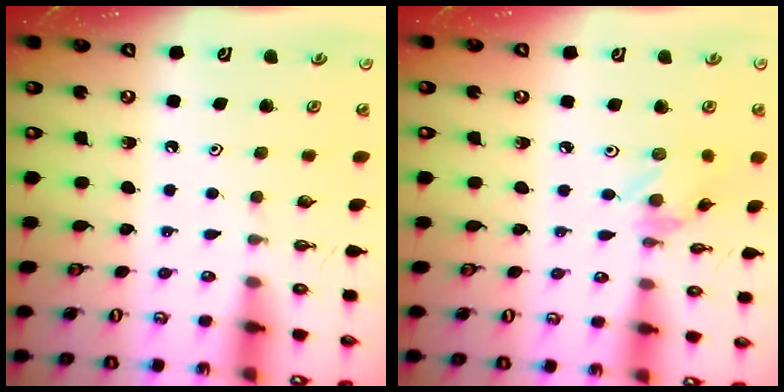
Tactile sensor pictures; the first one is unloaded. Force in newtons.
{"total": 1.5, "press": 1.5, "slide": 0.0}